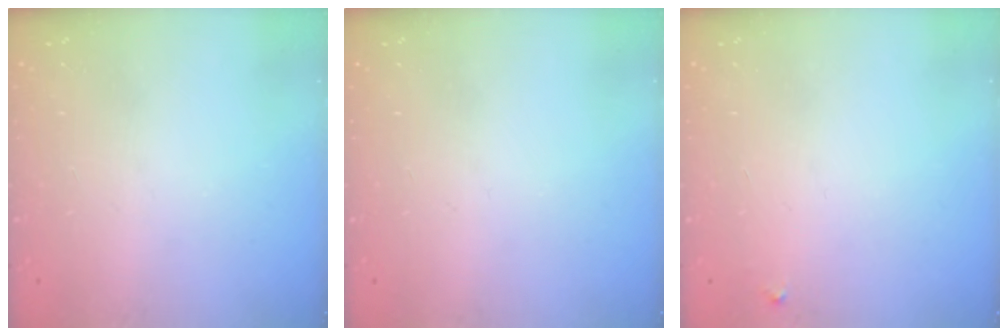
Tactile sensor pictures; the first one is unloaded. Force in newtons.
{"total": 0.0}
{"total": 2.3, "press": 2.3, "slide": 0.2}